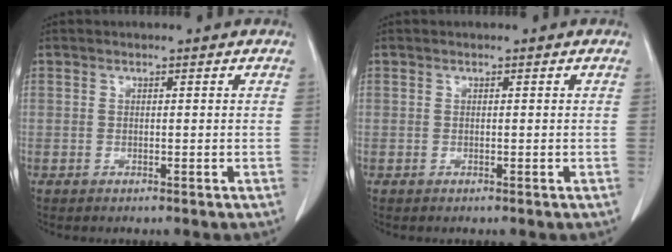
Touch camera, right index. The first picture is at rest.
{"total": 0.0}